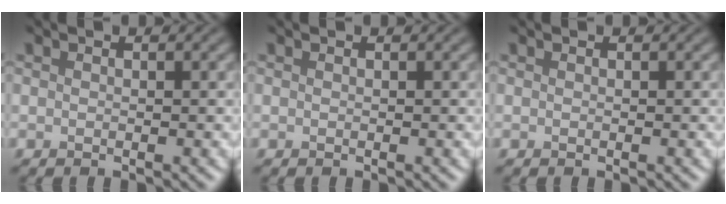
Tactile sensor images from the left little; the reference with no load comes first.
{"total": 0.0}
{"total": 0.0}